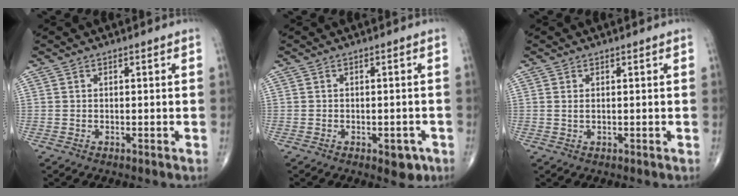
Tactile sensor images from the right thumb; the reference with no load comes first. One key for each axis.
{"total": 3.5, "fx": -1.7, "fy": 1.8, "fz": 2.5, "tx": -0.013, "ty": 0.006, "tz": -0.017}
{"total": 0.7, "fx": 0.2, "fy": 0.2, "fz": 0.6, "tx": -0.012, "ty": -0.002, "tz": 0.007}